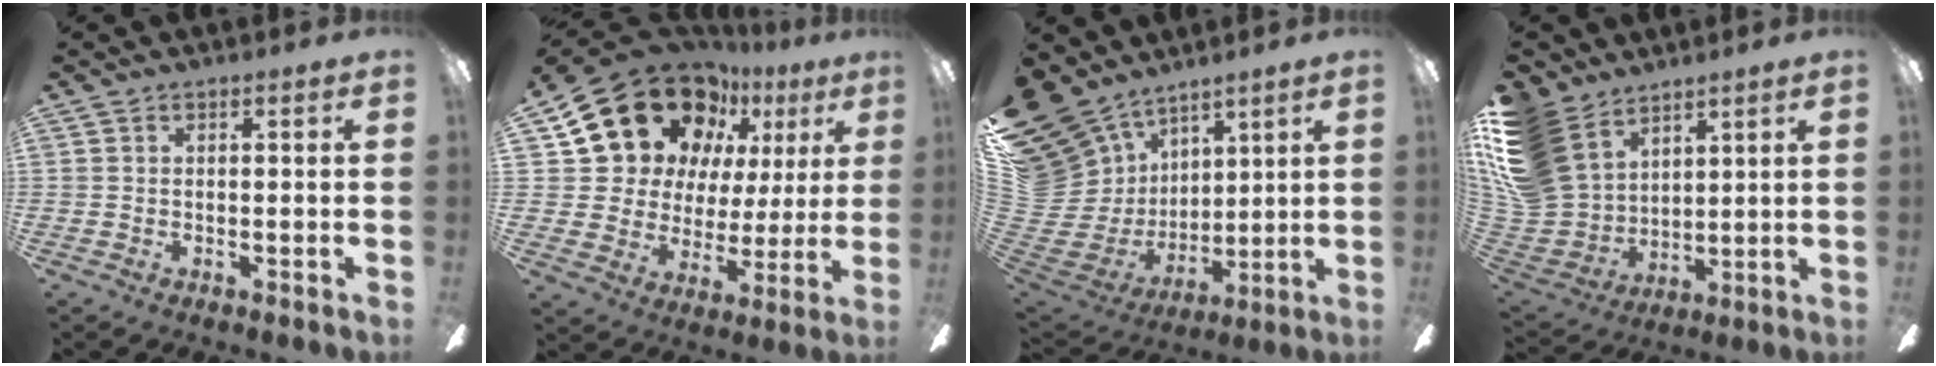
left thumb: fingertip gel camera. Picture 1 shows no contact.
{"total": 22.6, "force": [12.7, 15.6, 10.2], "torque": [-0.187, -0.070, 0.246]}
{"total": 19.6, "force": [12.1, 14.0, 6.5], "torque": [-0.195, -0.084, 0.253]}
{"total": 19.3, "force": [10.2, 13.6, 9.1], "torque": [-0.212, -0.043, 0.198]}